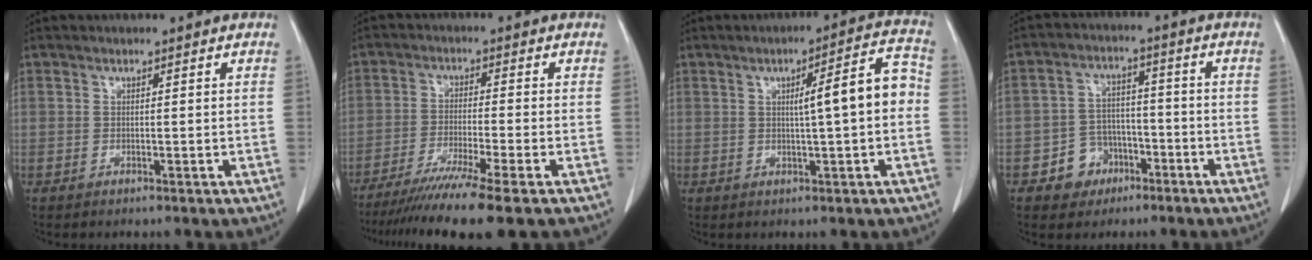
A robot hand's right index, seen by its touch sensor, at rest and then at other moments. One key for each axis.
{"total": 11.8, "fx": -9.1, "fy": -1.7, "fz": 7.3, "tx": -0.106, "ty": -0.037, "tz": -0.143}
{"total": 7.9, "fx": 0.2, "fy": 0.6, "fz": 7.9, "tx": -0.108, "ty": 0.021, "tz": -0.001}
{"total": 6.4, "fx": -3.2, "fy": 5.4, "fz": 1.2, "tx": -0.016, "ty": 0.016, "tz": -0.044}